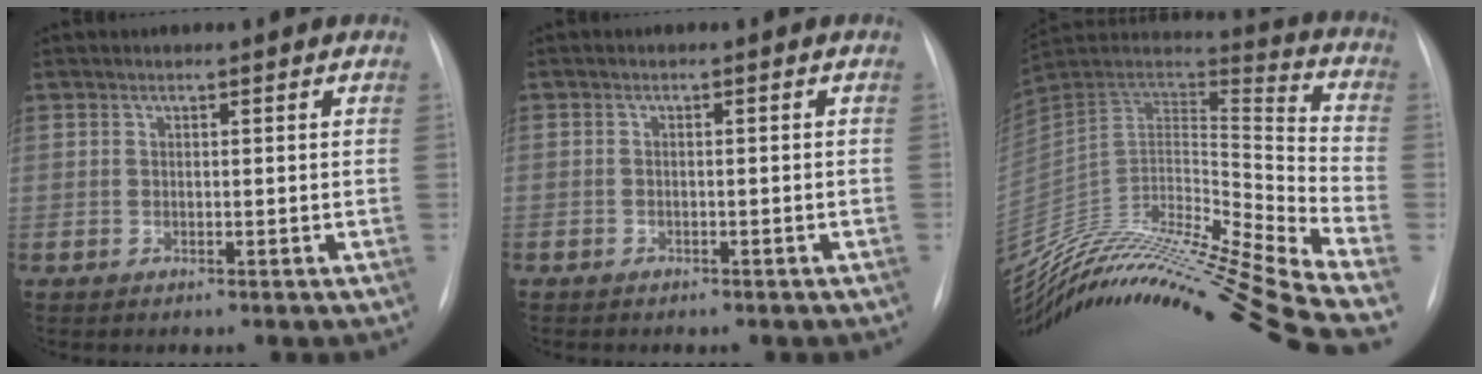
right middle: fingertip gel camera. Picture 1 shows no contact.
{"total": 1.7, "force": [-1.3, 0.9, 0.5], "torque": [-0.009, 0.001, -0.014]}
{"total": 33.0, "force": [-28.3, 0.1, 17.0], "torque": [-0.258, -0.033, -0.457]}